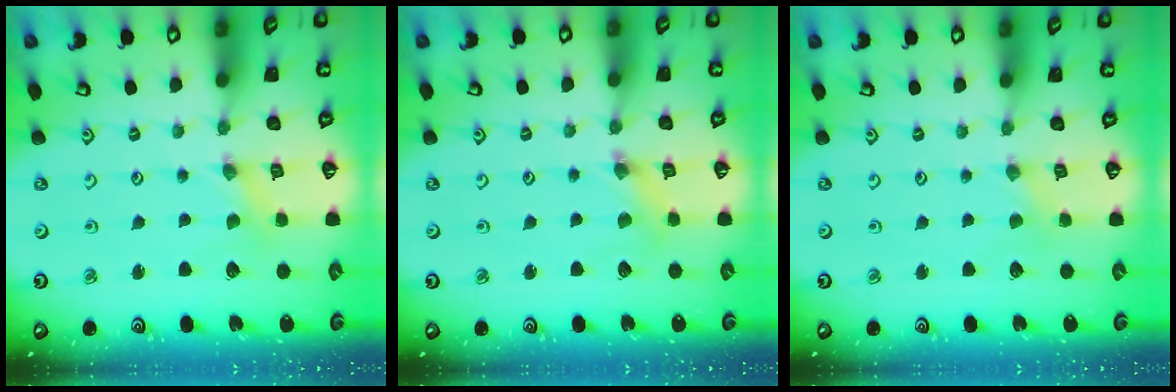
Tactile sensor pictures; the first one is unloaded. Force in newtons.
{"total": 2.9, "press": 2.9, "slide": 0.3}
{"total": 0.0}